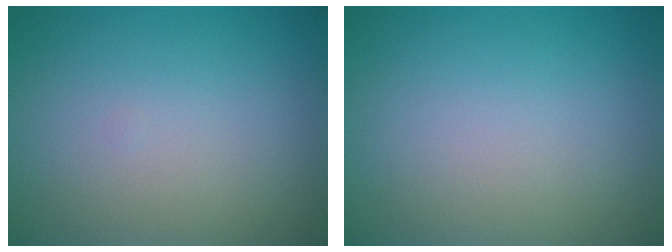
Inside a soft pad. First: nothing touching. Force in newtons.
{"total": 0.0}